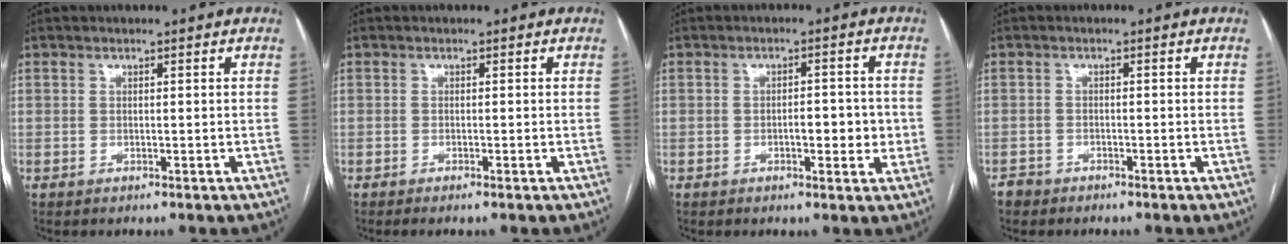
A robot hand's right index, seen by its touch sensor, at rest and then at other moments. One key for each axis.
{"total": 1.2, "fx": -0.9, "fy": -0.2, "fz": 0.8, "tx": -0.014, "ty": 0.000, "tz": -0.014}
{"total": 4.5, "fx": -0.8, "fy": 1.7, "fz": 4.1, "tx": -0.053, "ty": 0.004, "tz": -0.009}
{"total": 1.6, "fx": -1.4, "fy": 0.7, "fz": -0.1, "tx": -0.002, "ty": 0.001, "tz": -0.026}